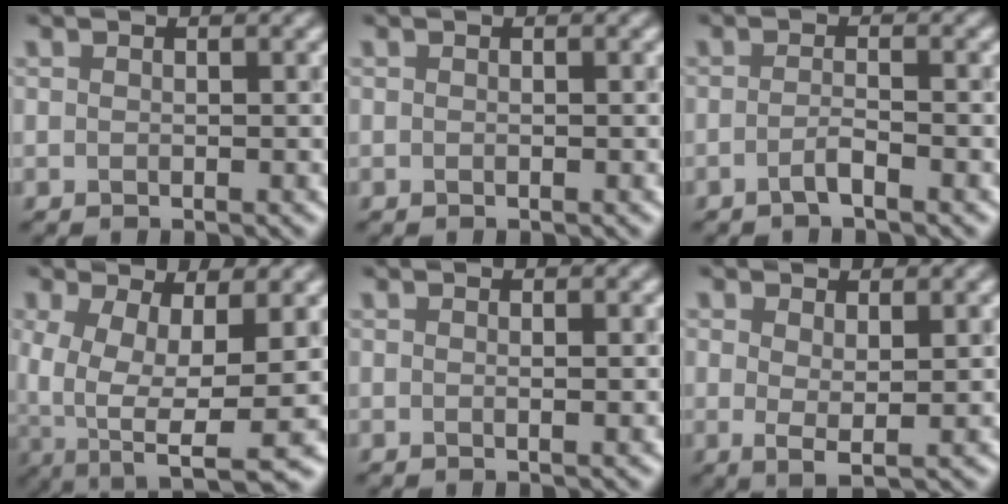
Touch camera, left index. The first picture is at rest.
{"total": 0.0}
{"total": 1.4, "force": [-1.0, 0.3, 1.0], "torque": [-0.012, 0.011, -0.022]}
{"total": 10.3, "force": [-1.9, 4.9, 8.8], "torque": [-0.172, -0.024, -0.008]}
{"total": 0.8, "force": [0.1, 0.4, 0.7], "torque": [-0.001, 0.005, -0.009]}
{"total": 2.1, "force": [0.5, 0.7, 1.9], "torque": [-0.035, 0.001, 0.012]}